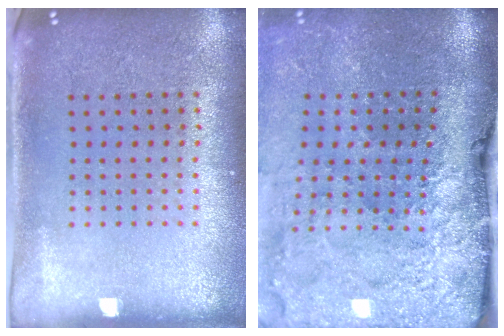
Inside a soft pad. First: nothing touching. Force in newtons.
{"total": 4.9, "press": 3.8, "slide": 3.0}